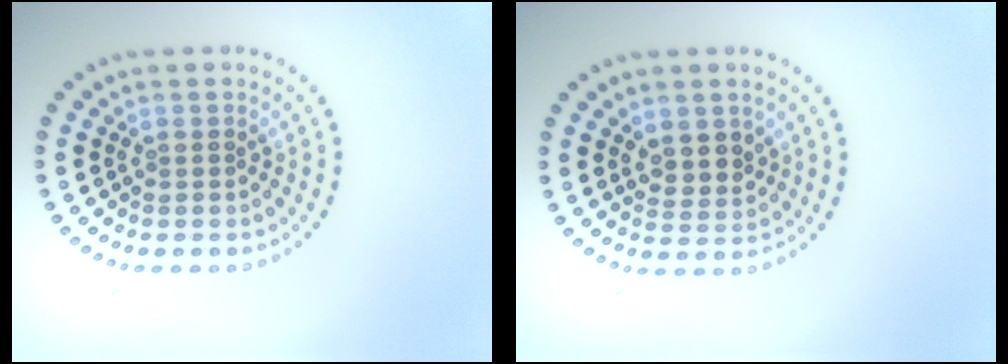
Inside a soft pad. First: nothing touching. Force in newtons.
{"total": 2.6, "press": 2.4, "slide": 1.0}